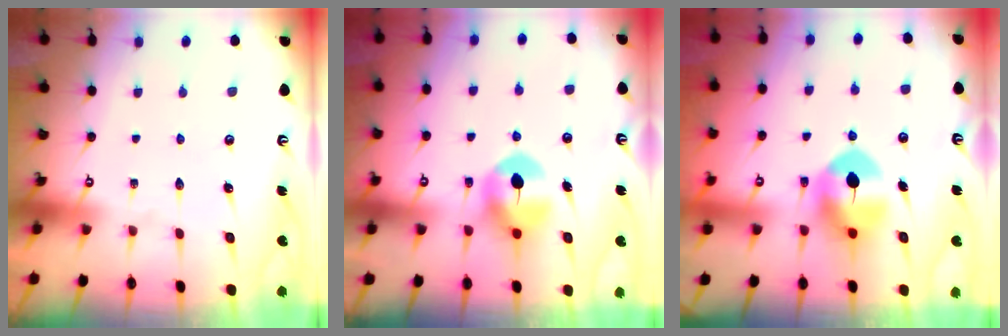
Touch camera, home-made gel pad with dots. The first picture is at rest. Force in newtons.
{"total": 8.4, "press": 8.3, "slide": 1.2}
{"total": 8.7, "press": 8.6, "slide": 1.5}